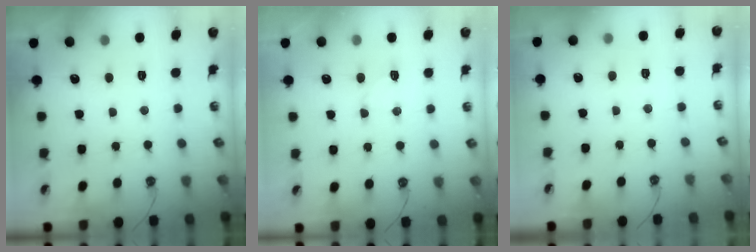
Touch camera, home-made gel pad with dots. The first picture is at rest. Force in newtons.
{"total": 2.8, "press": 2.5, "slide": 1.1}
{"total": 2.6, "press": 2.6, "slide": 0.4}